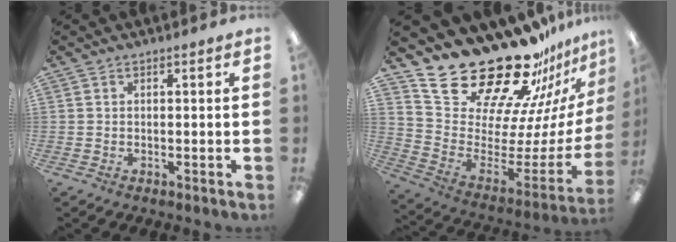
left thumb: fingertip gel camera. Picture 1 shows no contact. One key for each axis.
{"total": 27.7, "fx": 23.1, "fy": 10.2, "fz": 11.3, "tx": -0.169, "ty": -0.186, "tz": 0.427}